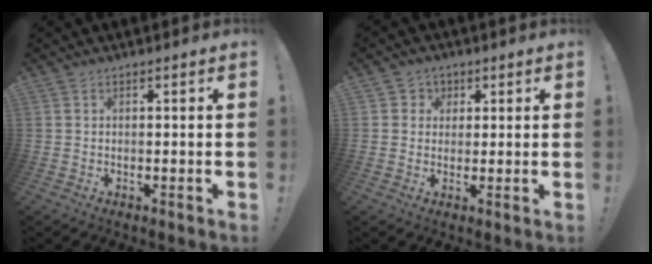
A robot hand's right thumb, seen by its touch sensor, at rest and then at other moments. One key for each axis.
{"total": 4.0, "fx": 1.0, "fy": 3.8, "fz": 0.7, "tx": -0.001, "ty": -0.008, "tz": 0.016}